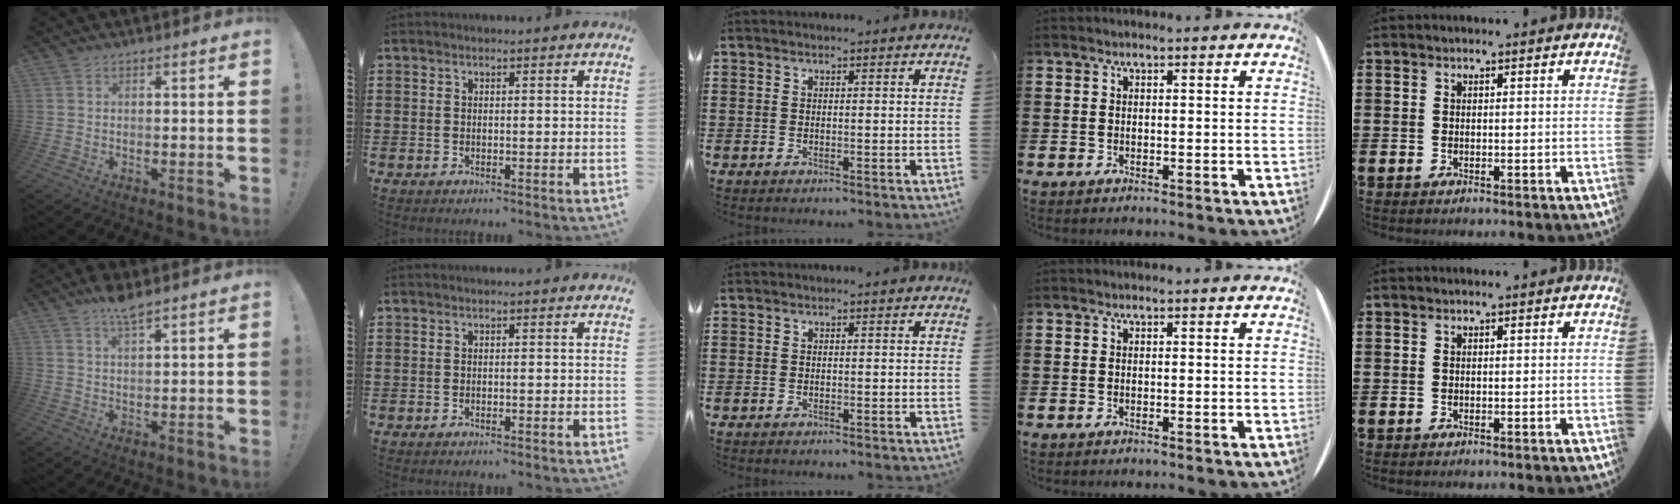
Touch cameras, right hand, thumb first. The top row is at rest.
{"thumb": {"total": 5.1, "force": [3.9, 0.9, 3.1], "torque": [-0.054, -0.019, 0.066]}}